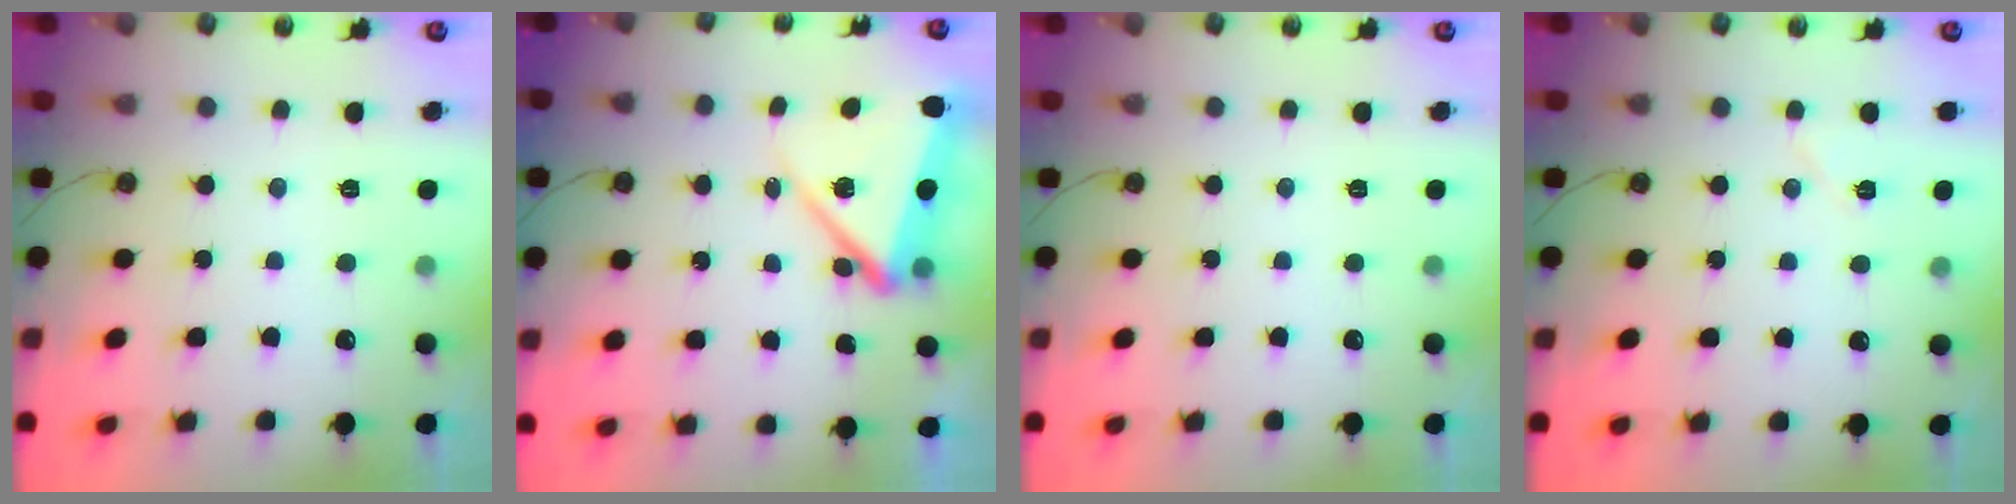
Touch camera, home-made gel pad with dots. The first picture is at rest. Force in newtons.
{"total": 11.1, "press": 11.0, "slide": 1.5}
{"total": 0.0}
{"total": 6.0, "press": 5.5, "slide": 2.3}